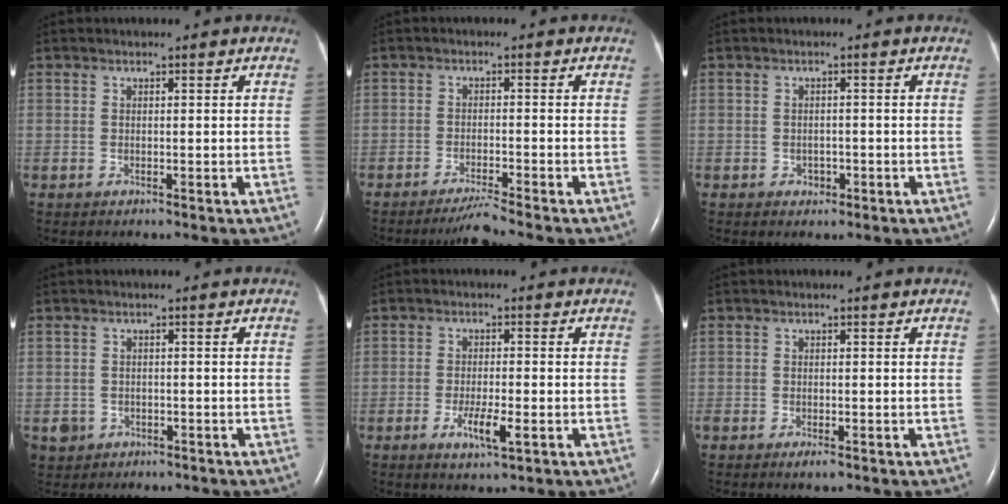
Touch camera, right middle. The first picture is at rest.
{"total": 3.2, "force": [-2.8, -1.2, 1.0], "torque": [-0.025, -0.015, -0.054]}
{"total": 1.4, "force": [-0.6, 1.1, 0.5], "torque": [-0.006, 0.004, -0.006]}
{"total": 3.2, "force": [-1.6, 2.8, 0.3], "torque": [-0.013, 0.007, -0.019]}
{"total": 4.8, "force": [-2.0, 1.7, 4.0], "torque": [-0.074, -0.002, -0.029]}
{"total": 1.6, "force": [-1.0, 0.5, 1.1], "torque": [-0.022, -0.003, -0.013]}